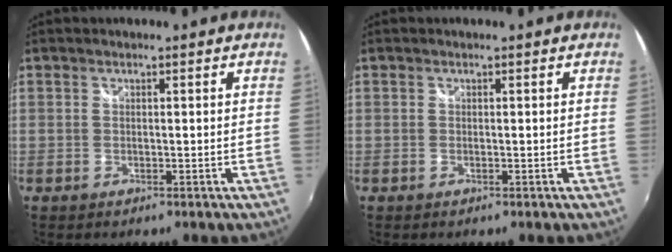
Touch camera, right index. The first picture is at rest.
{"total": 0.0}